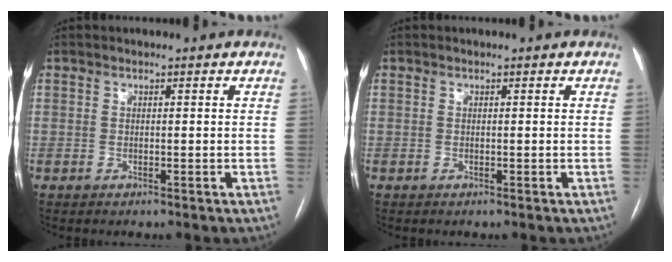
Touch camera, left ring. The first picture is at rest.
{"total": 0.0}